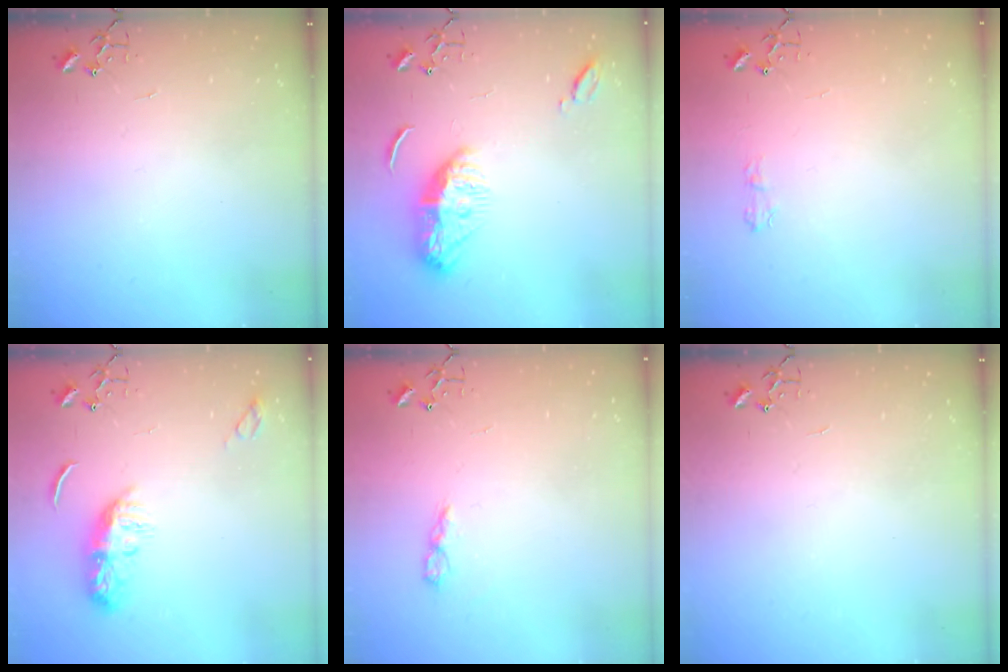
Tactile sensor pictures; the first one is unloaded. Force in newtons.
{"total": 11.1, "press": 11.0, "slide": 1.0}
{"total": 5.0, "press": 5.0, "slide": 0.6}
{"total": 8.9, "press": 8.9, "slide": 0.6}
{"total": 5.0, "press": 5.0, "slide": 0.6}
{"total": 0.0}